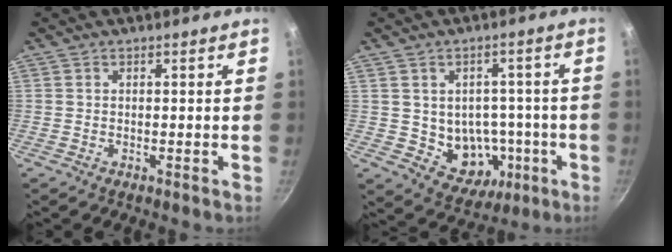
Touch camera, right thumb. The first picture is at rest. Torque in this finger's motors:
{"motor_torque": [-0.62, 0.39, 0.13, 0.59, 0.01]}